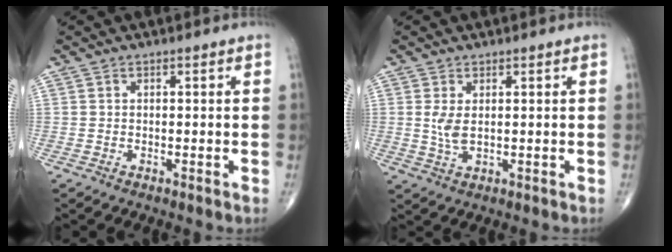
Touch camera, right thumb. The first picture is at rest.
{"total": 3.2, "force": [0.6, 1.5, 2.8], "torque": [-0.063, -0.007, 0.019]}